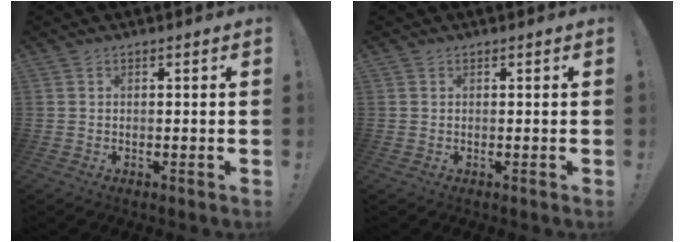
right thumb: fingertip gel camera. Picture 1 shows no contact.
{"total": 0.0}